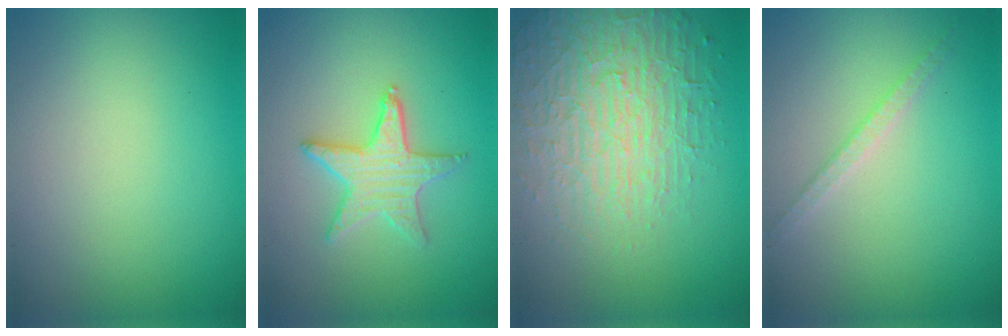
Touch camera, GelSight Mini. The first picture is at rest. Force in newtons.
{"total": 3.1, "press": 3.0, "slide": 0.6}
{"total": 5.9, "press": 4.7, "slide": 3.5}
{"total": 1.7, "press": 1.7, "slide": 0.2}